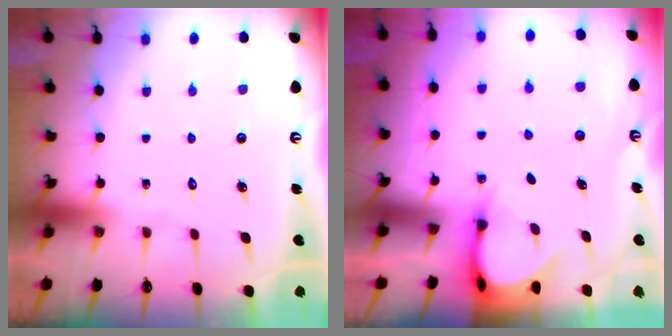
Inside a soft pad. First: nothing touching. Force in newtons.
{"total": 3.9, "press": 3.9, "slide": 0.3}